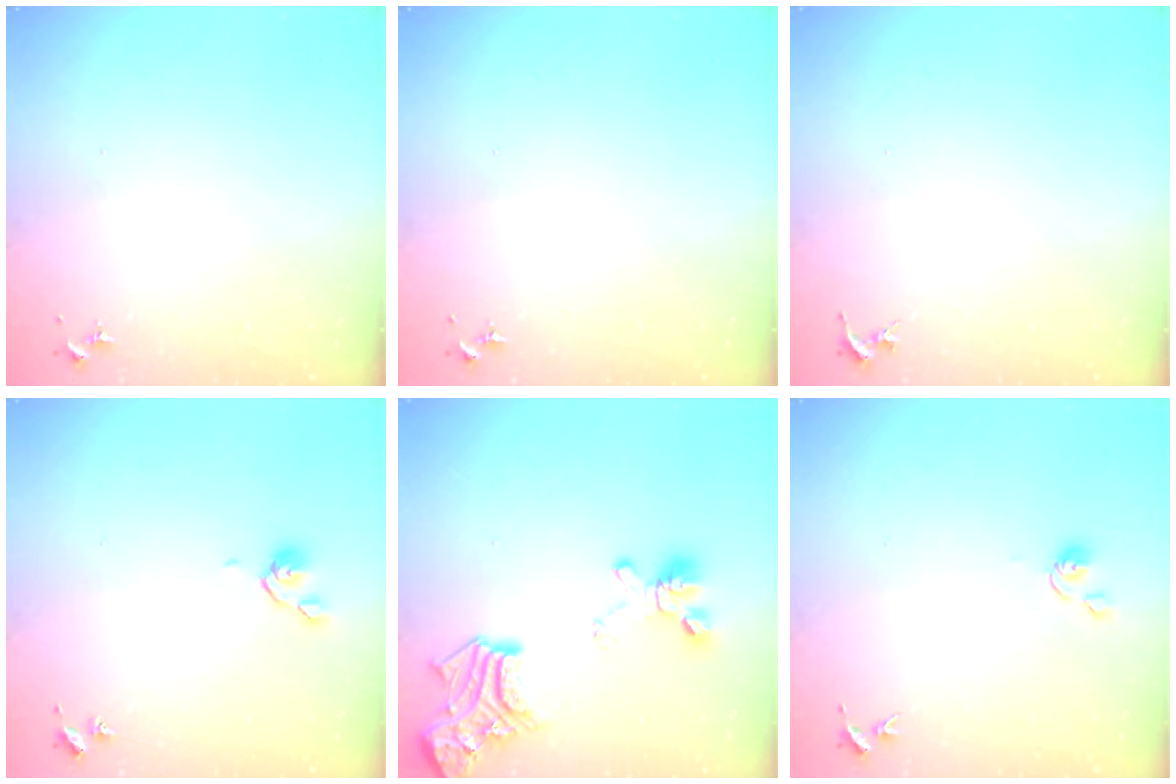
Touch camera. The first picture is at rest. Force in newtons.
{"total": 0.0}
{"total": 0.0}
{"total": 4.9, "press": 4.9, "slide": 0.9}
{"total": 19.4, "press": 19.4, "slide": 1.5}
{"total": 5.1, "press": 5.1, "slide": 0.5}